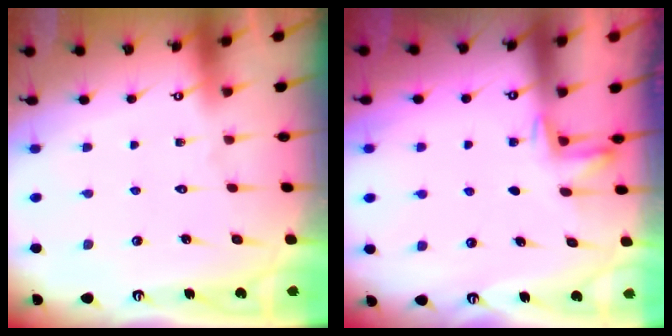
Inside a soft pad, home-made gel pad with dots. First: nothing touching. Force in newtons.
{"total": 2.2, "press": 2.1, "slide": 0.4}